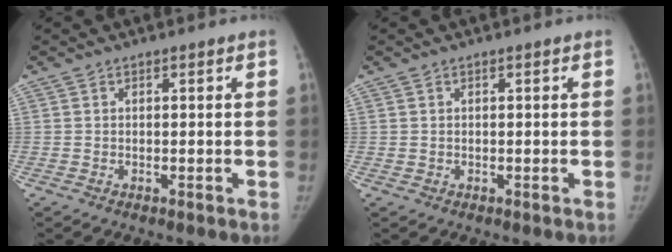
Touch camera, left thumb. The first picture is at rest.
{"total": 0.5, "force": [0.2, 0.4, 0.3], "torque": [0.000, -0.001, 0.005]}